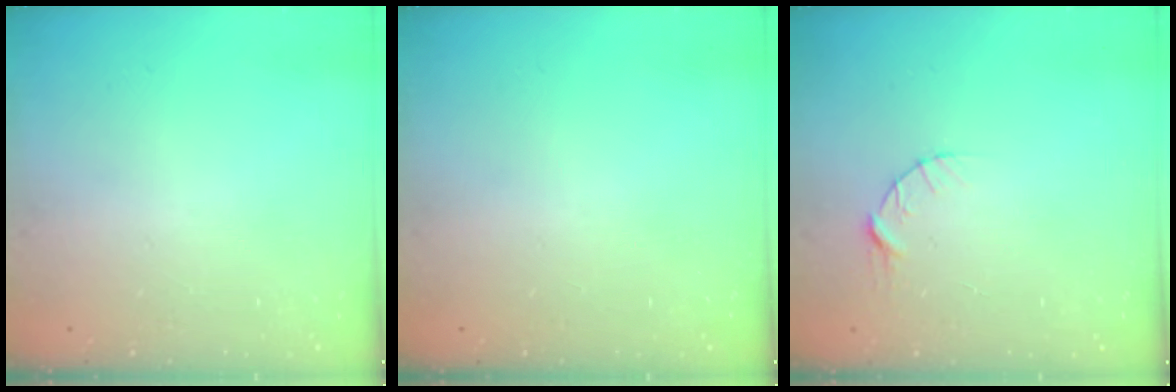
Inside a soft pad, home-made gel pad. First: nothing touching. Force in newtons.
{"total": 0.0}
{"total": 5.0, "press": 4.9, "slide": 0.7}